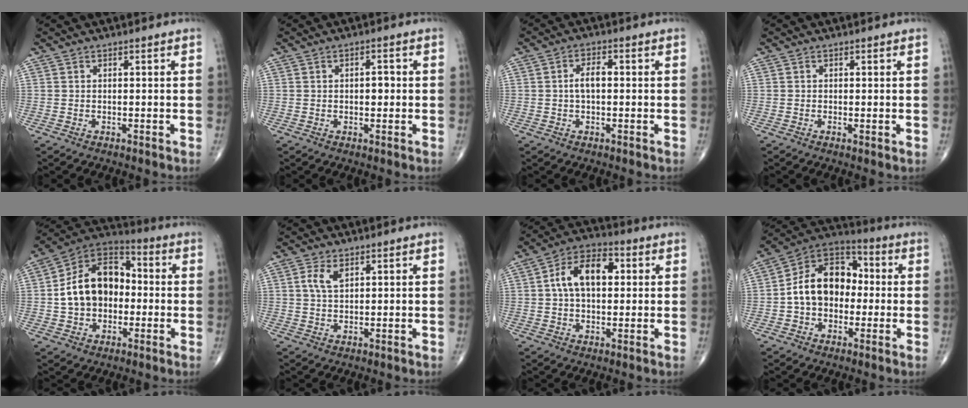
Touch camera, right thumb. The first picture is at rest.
{"total": 2.4, "force": [0.1, 1.2, 2.1], "torque": [-0.023, 0.000, -0.001]}
{"total": 3.6, "force": [0.0, 1.8, 3.1], "torque": [-0.061, 0.011, -0.003]}
{"total": 0.7, "force": [-0.1, 0.2, 0.7], "torque": [-0.015, -0.003, -0.004]}
{"total": 15.8, "force": [-0.5, 11.4, 11.0], "torque": [-0.157, 0.037, -0.019]}
{"total": 3.5, "force": [1.4, 1.9, 2.6], "torque": [-0.050, 0.001, 0.030]}
{"total": 11.4, "force": [2.0, 6.8, 8.9], "torque": [-0.145, 0.023, 0.024]}
{"total": 14.7, "force": [-0.4, 10.6, 10.1], "torque": [-0.139, 0.040, -0.021]}